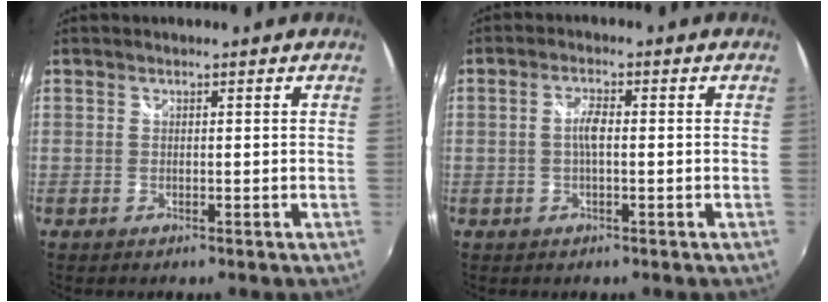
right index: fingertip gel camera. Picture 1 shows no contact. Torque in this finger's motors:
{"motor_torque": [0.41, -0.01, 0.23, 0.07]}